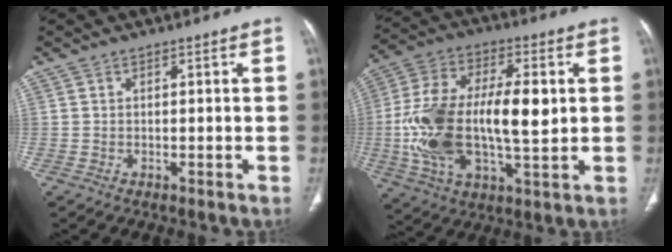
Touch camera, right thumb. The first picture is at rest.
{"total": 21.5, "force": [0.5, 10.0, 19.0], "torque": [-0.371, 0.008, 0.008]}